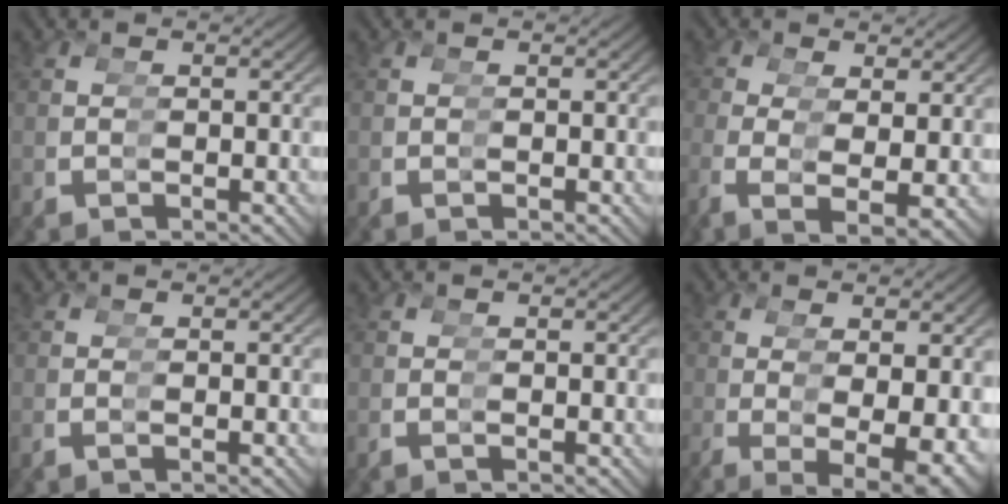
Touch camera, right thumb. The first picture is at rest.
{"total": 0.0}
{"total": 2.6, "force": [1.0, 0.4, 2.4], "torque": [-0.037, 0.013, 0.015]}
{"total": 1.0, "force": [0.3, -0.9, 0.4], "torque": [-0.006, 0.007, 0.002]}
{"total": 0.6, "force": [0.1, -0.6, 0.2], "torque": [-0.004, 0.004, 0.000]}
{"total": 5.6, "force": [-0.3, 0.3, 5.6], "torque": [-0.081, 0.017, -0.003]}